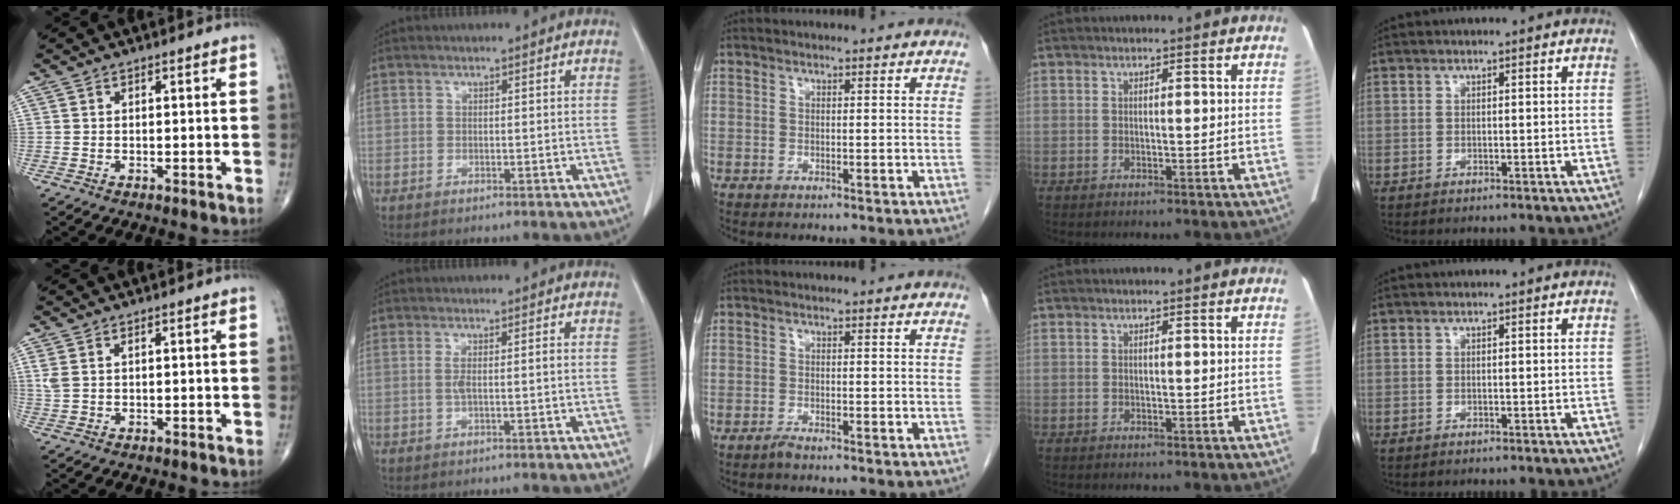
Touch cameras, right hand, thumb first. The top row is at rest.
{"thumb": {"total": 2.0, "force": [0.8, 0.9, 1.6], "torque": [-0.049, 0.013, 0.024]}, "index": {"total": 1.9, "force": [0.0, 0.1, 1.9], "torque": [-0.039, 0.000, 0.000]}, "middle": {"total": 0.9, "force": [-0.9, 0.0, 0.4], "torque": [-0.010, -0.001, -0.015]}}